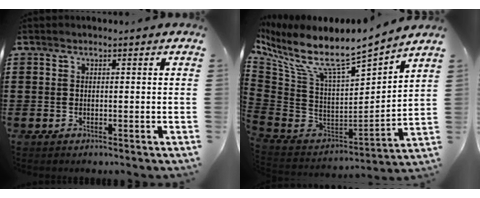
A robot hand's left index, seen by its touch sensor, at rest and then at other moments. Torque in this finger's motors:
{"motor_torque": [2.14, 0.00, 0.41, 0.21]}